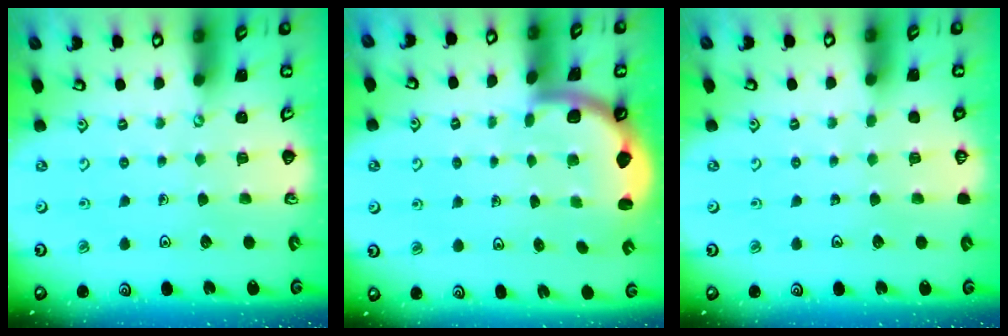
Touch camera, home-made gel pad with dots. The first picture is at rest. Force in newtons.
{"total": 1.8, "press": 1.8, "slide": 0.1}
{"total": 0.0}